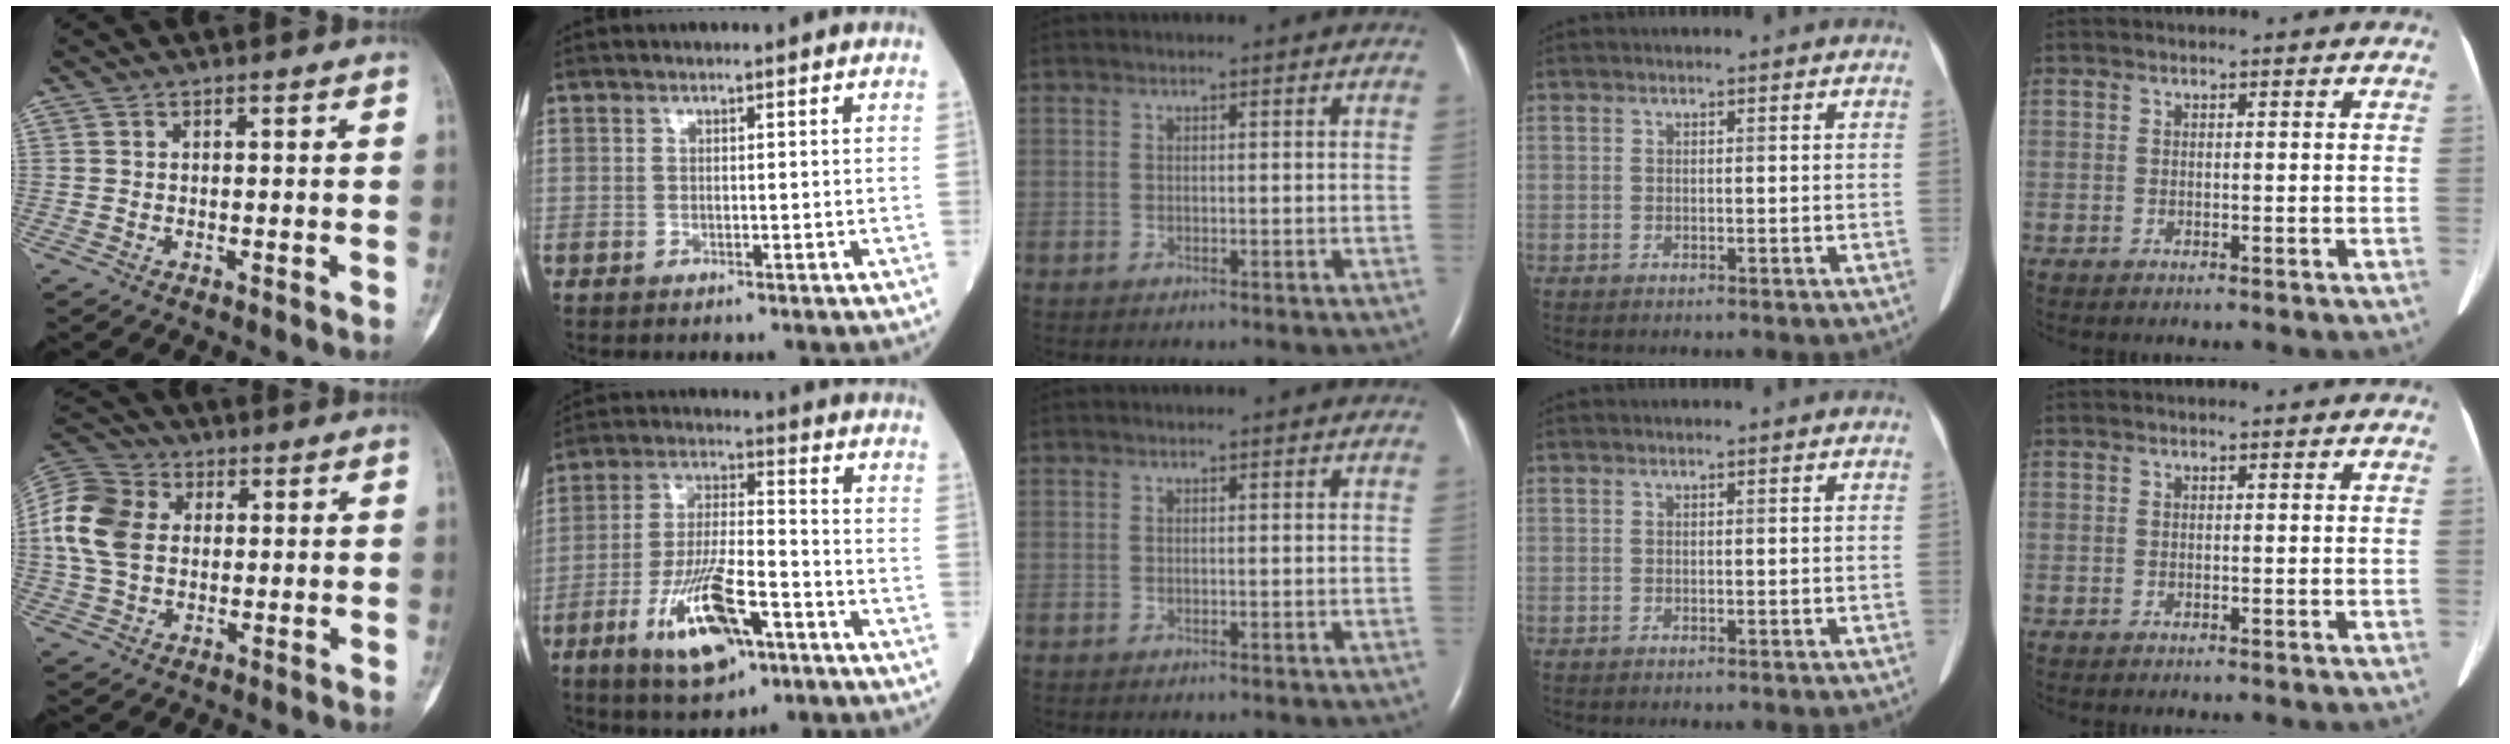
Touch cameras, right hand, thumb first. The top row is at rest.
{"thumb": {"total": 13.0, "force": [1.9, 9.7, 8.4], "torque": [-0.168, 0.014, 0.029]}, "index": {"total": 13.6, "force": [-6.5, 3.9, 11.3], "torque": [-0.221, -0.010, -0.111]}}